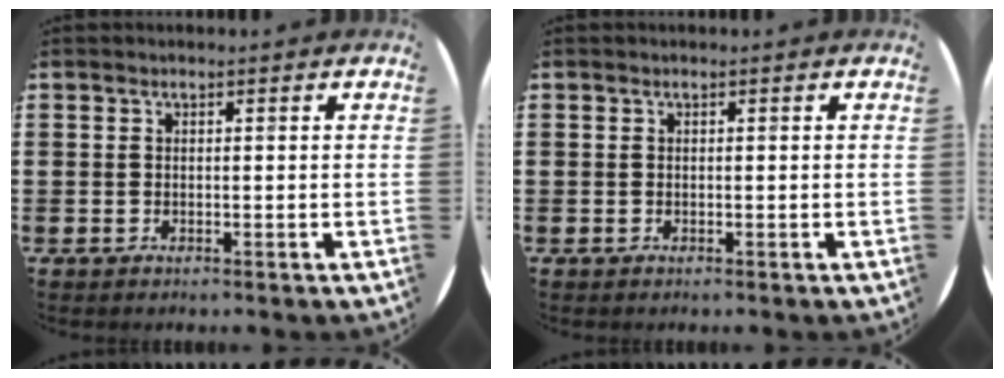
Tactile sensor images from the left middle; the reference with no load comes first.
{"total": 0.0}